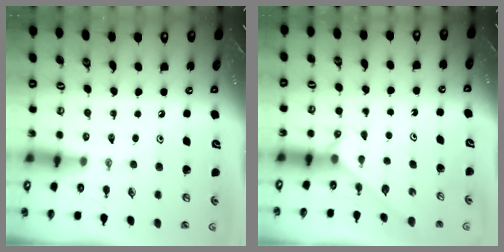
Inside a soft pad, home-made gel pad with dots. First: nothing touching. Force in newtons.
{"total": 2.9, "press": 2.8, "slide": 0.3}